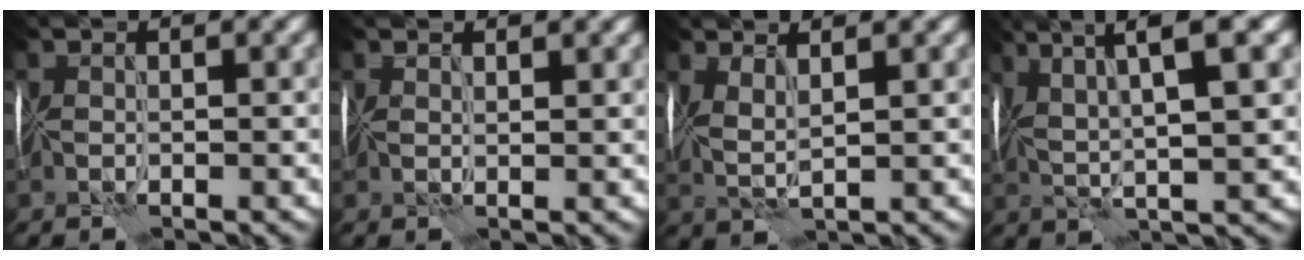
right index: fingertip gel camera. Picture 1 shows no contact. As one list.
[{"total": 1.6, "force": [1.3, 0.6, 0.6], "torque": [-0.009, 0.003, 0.017]}, {"total": 2.1, "force": [1.4, 0.7, 1.5], "torque": [-0.042, 0.004, 0.027]}, {"total": 8.6, "force": [3.6, 1.6, 7.6], "torque": [-0.133, 0.020, 0.066]}]